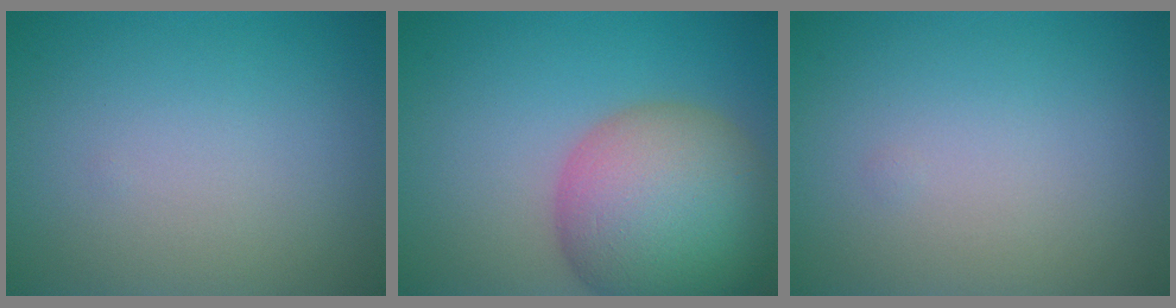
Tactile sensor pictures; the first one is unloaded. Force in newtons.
{"total": 11.9, "press": 11.9, "slide": 0.6}
{"total": 0.0}